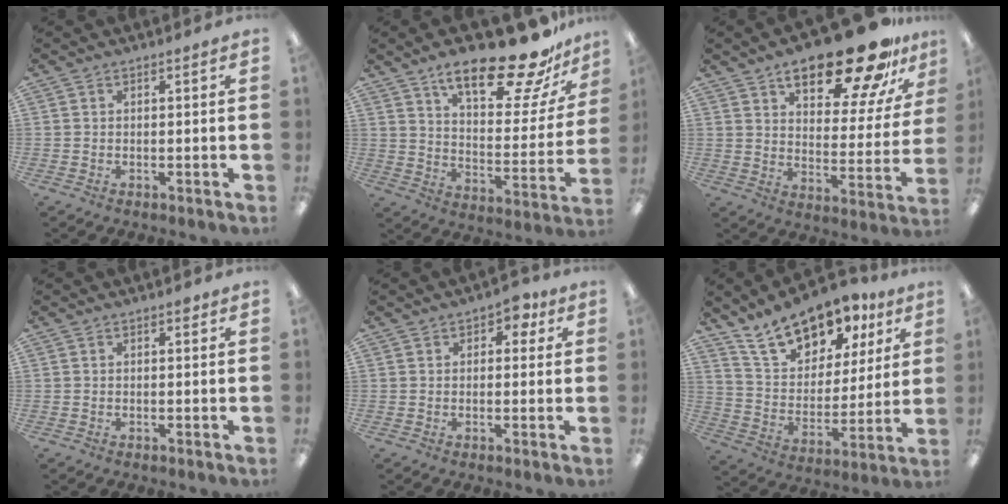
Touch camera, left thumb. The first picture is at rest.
{"total": 21.6, "force": [15.6, 7.1, 13.2], "torque": [-0.198, -0.098, 0.256]}
{"total": 22.3, "force": [16.0, 7.6, 13.5], "torque": [-0.198, -0.100, 0.261]}
{"total": 0.6, "force": [0.4, 0.3, 0.3], "torque": [0.001, -0.001, 0.005]}
{"total": 4.0, "force": [1.7, 2.6, 2.4], "torque": [-0.019, -0.002, 0.023]}
{"total": 16.8, "force": [12.8, 8.6, 6.8], "torque": [-0.119, -0.078, 0.232]}